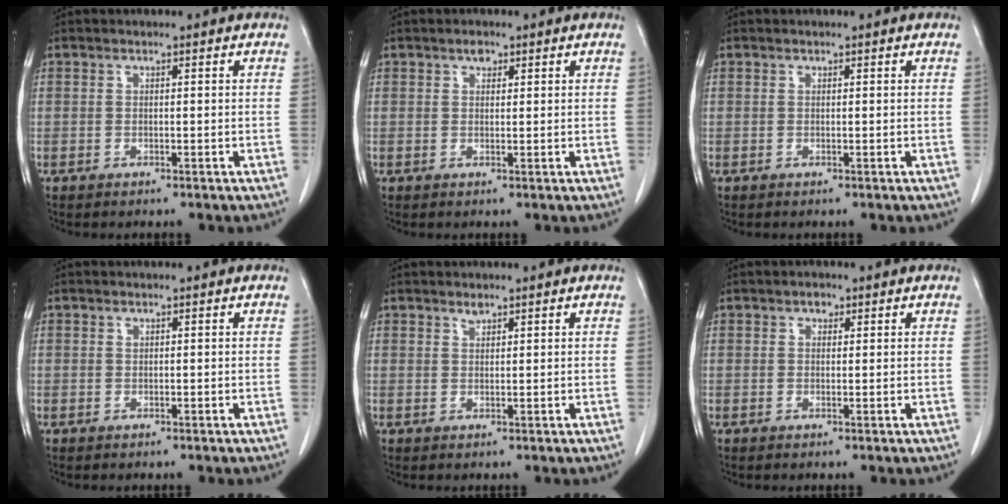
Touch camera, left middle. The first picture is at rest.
{"total": 1.2, "force": [0.8, 0.7, 0.6], "torque": [-0.009, 0.001, 0.011]}
{"total": 0.0}
{"total": 0.0}
{"total": 0.9, "force": [0.8, 0.3, 0.3], "torque": [-0.009, -0.003, 0.015]}
{"total": 1.1, "force": [0.6, 0.8, 0.5], "torque": [-0.006, 0.001, 0.008]}